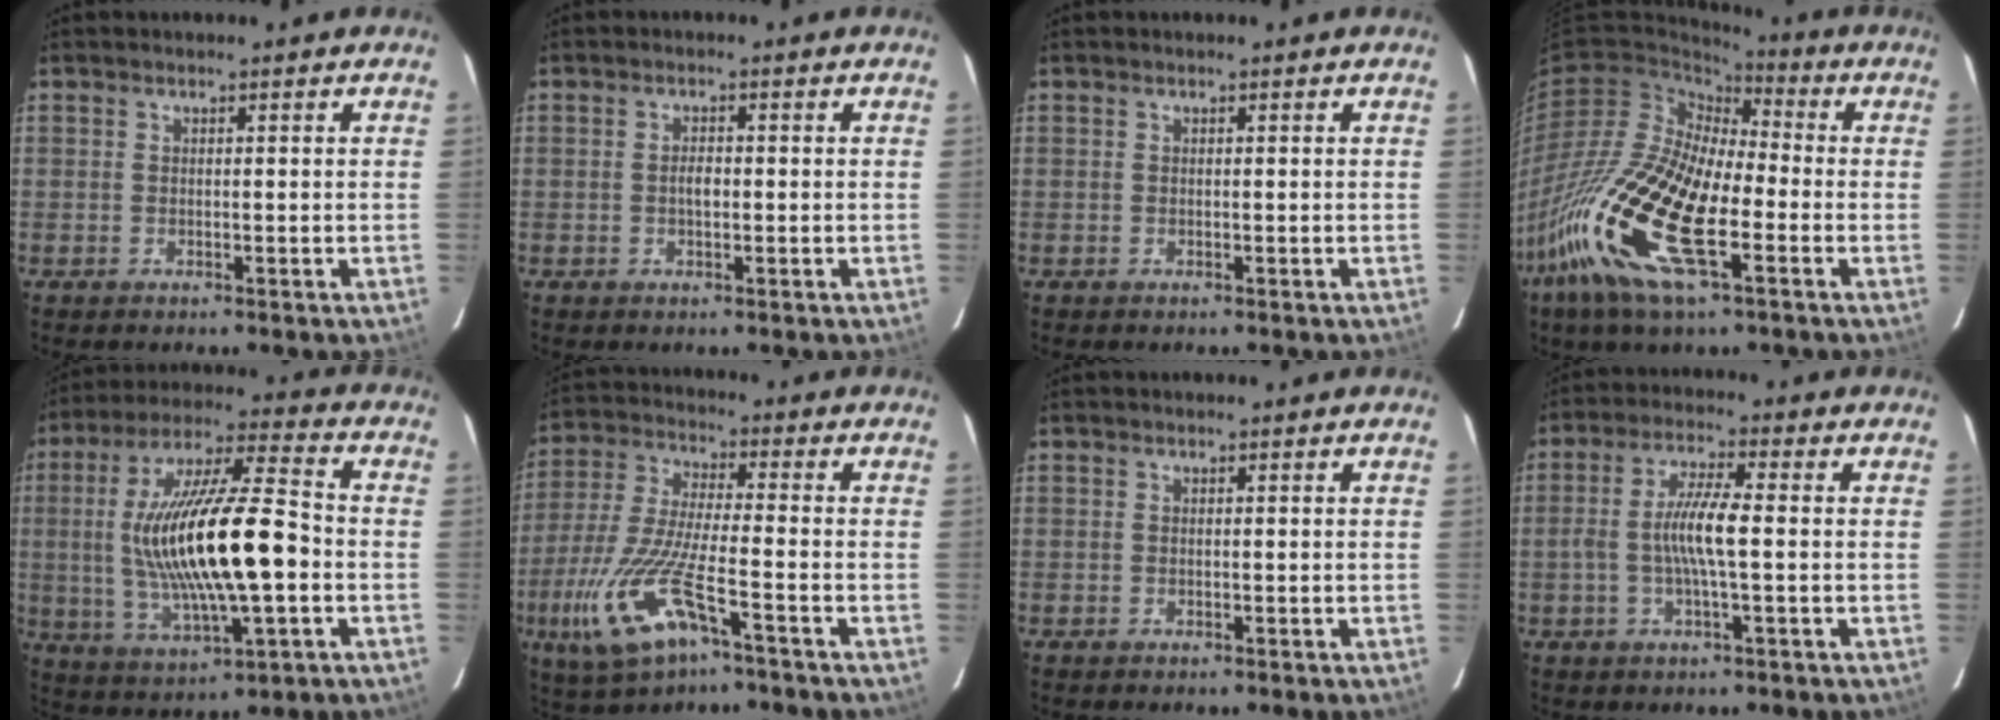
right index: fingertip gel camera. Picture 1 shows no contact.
{"total": 1.8, "force": [-0.3, 0.9, 1.5], "torque": [-0.028, 0.004, -0.006]}
{"total": 0.0}
{"total": 22.6, "force": [-9.1, 8.6, 18.8], "torque": [-0.395, -0.032, -0.189]}
{"total": 21.1, "force": [-1.5, 5.1, 20.4], "torque": [-0.378, 0.001, -0.020]}
{"total": 15.8, "force": [-7.6, 4.2, 13.3], "torque": [-0.294, -0.029, -0.146]}
{"total": 0.0}
{"total": 7.4, "force": [-0.7, 0.7, 7.3], "torque": [-0.142, 0.003, -0.016]}